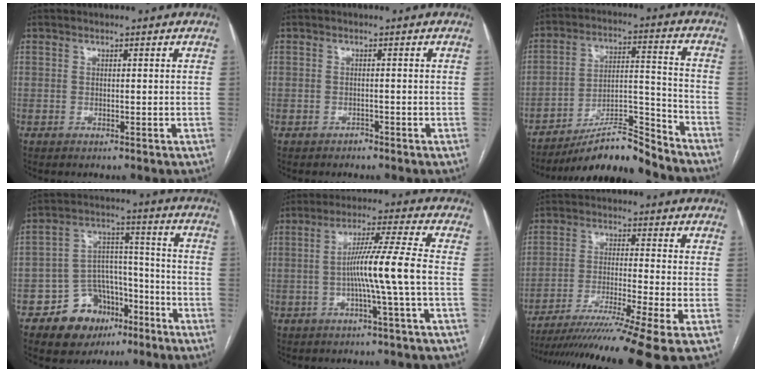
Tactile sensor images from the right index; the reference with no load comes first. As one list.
[{"total": 0.8, "force": [-0.6, 0.4, 0.0], "torque": [0.000, 0.001, -0.012]}, {"total": 12.7, "force": [-11.9, 0.8, 4.2], "torque": [-0.059, 0.034, -0.205]}, {"total": 11.7, "force": [-6.9, 8.2, 4.8], "torque": [-0.070, 0.039, -0.103]}, {"total": 8.7, "force": [-1.5, -1.8, 8.4], "torque": [-0.149, 0.010, -0.027]}, {"total": 15.6, "force": [-12.3, -2.6, 9.2], "torque": [-0.147, -0.037, -0.202]}]